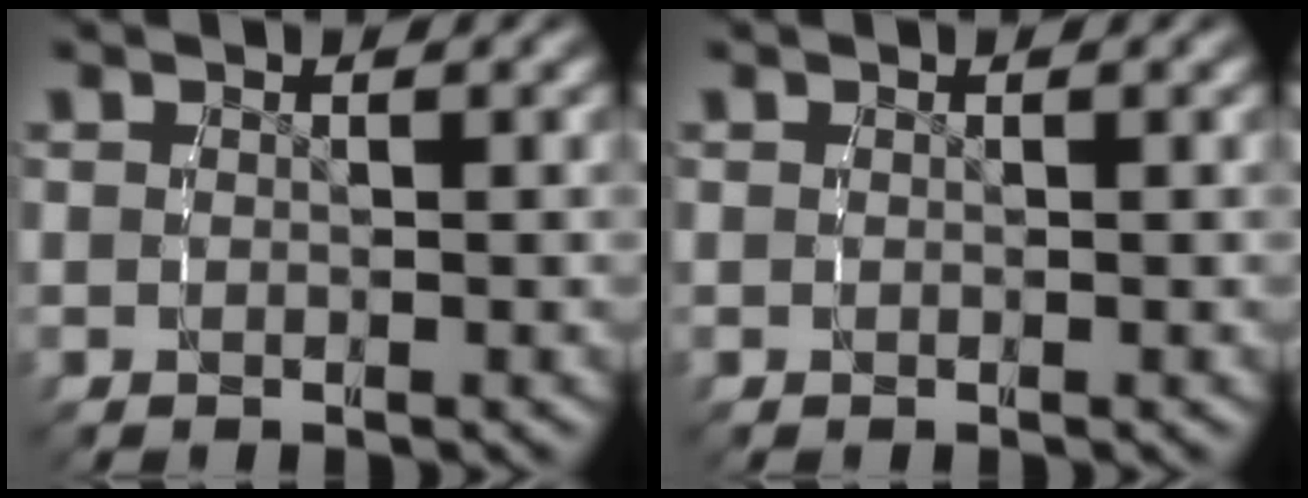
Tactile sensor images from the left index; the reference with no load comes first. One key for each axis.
{"total": 0.0}